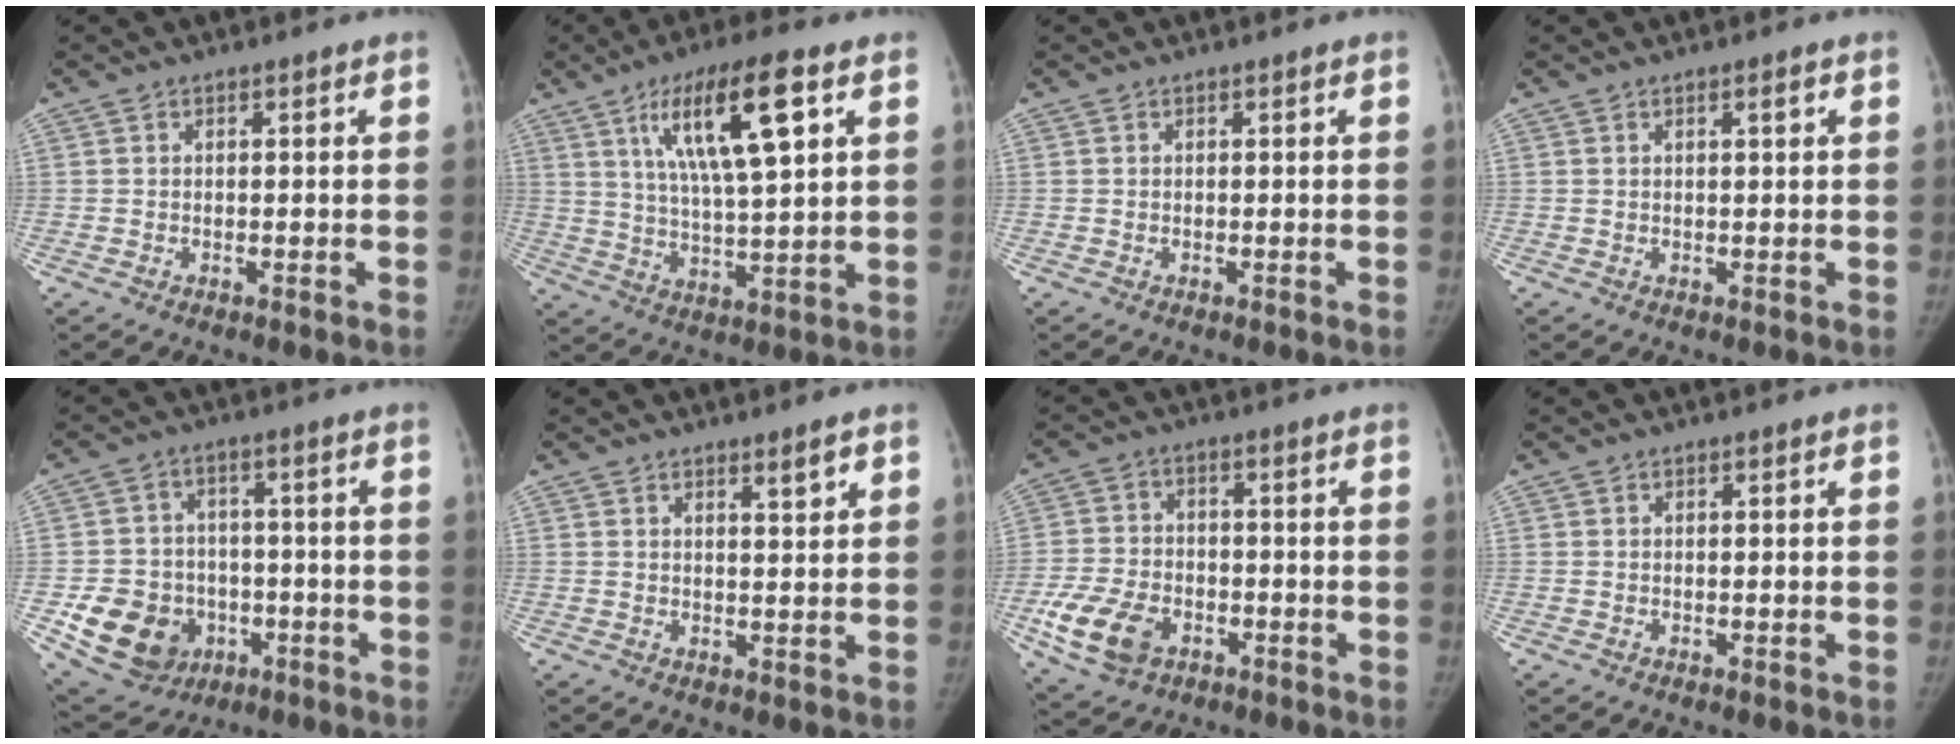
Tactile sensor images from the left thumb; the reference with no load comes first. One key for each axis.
{"total": 15.5, "fx": 6.5, "fy": 3.7, "fz": 13.5, "tx": -0.229, "ty": -0.015, "tz": 0.114}
{"total": 0.0}
{"total": 1.3, "fx": 0.6, "fy": 0.3, "fz": 1.2, "tx": -0.014, "ty": 0.001, "tz": 0.008}
{"total": 14.0, "fx": -4.2, "fy": 11.9, "fz": 6.1, "tx": -0.090, "ty": 0.019, "tz": -0.053}
{"total": 2.9, "fx": 1.8, "fy": 0.6, "fz": 2.1, "tx": -0.025, "ty": -0.013, "tz": 0.028}
{"total": 11.2, "fx": -4.6, "fy": 7.7, "fz": 6.8, "tx": -0.128, "ty": 0.012, "tz": -0.081}
{"total": 0.0}